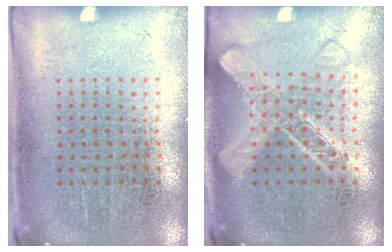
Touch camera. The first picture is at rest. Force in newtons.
{"total": 3.1, "press": 3.1, "slide": 0.5}